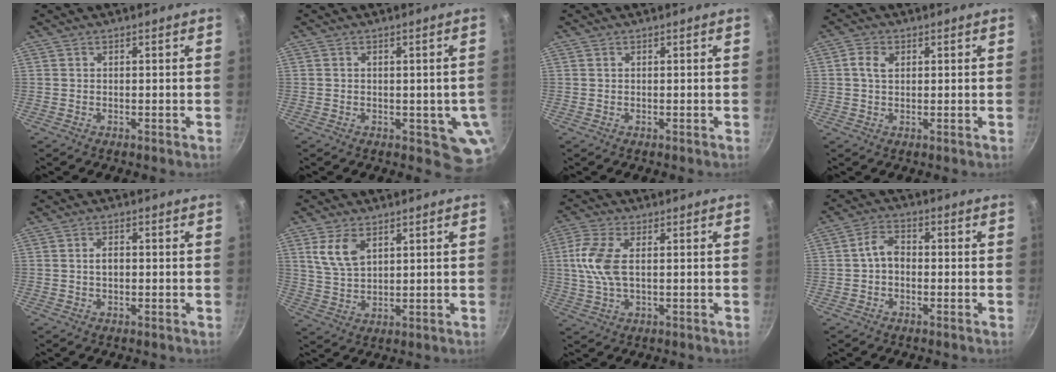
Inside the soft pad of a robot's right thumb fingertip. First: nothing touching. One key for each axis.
{"total": 6.4, "fx": -0.9, "fy": 3.8, "fz": 5.0, "tx": -0.037, "ty": -0.004, "tz": -0.009}
{"total": 0.0}
{"total": 3.2, "fx": 0.8, "fy": 2.2, "fz": 2.1, "tx": -0.036, "ty": 0.004, "tz": 0.012}
{"total": 2.3, "fx": 0.0, "fy": 1.4, "fz": 1.8, "tx": -0.030, "ty": 0.009, "tz": -0.002}
{"total": 7.2, "fx": 3.3, "fy": 3.9, "fz": 5.0, "tx": -0.089, "ty": -0.015, "tz": 0.070}
{"total": 10.5, "fx": -0.4, "fy": 7.1, "fz": 7.8, "tx": -0.148, "ty": 0.025, "tz": -0.020}
{"total": 4.3, "fx": -0.5, "fy": 3.0, "fz": 3.0, "tx": -0.049, "ty": 0.019, "tz": -0.017}